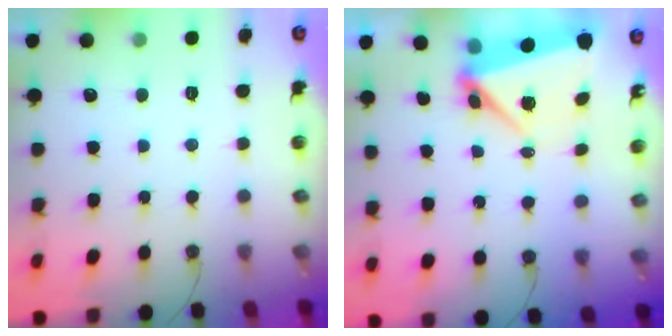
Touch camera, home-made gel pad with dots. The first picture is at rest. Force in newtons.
{"total": 6.1, "press": 5.9, "slide": 1.5}